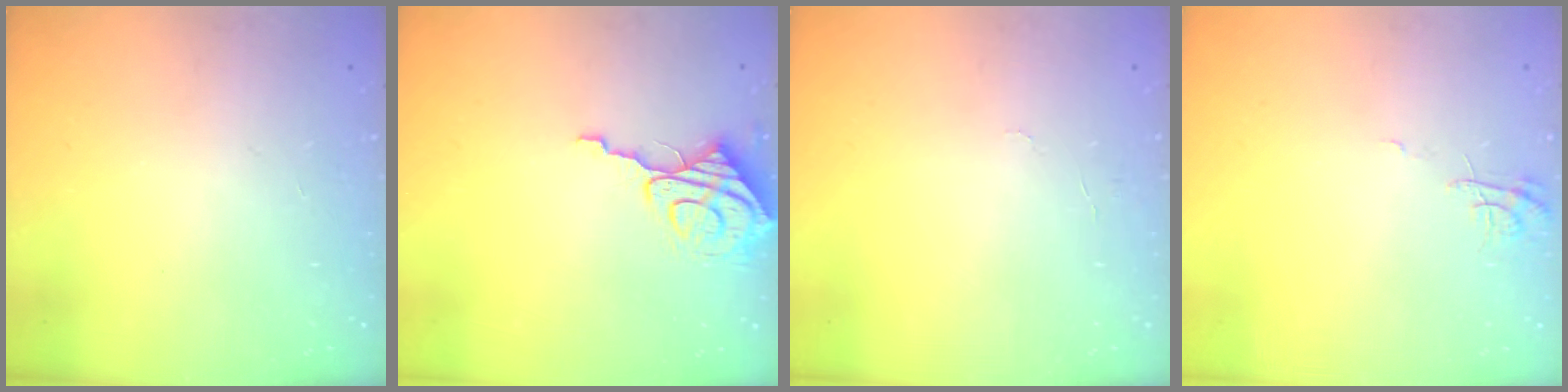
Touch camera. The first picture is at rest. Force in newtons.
{"total": 8.9, "press": 8.9, "slide": 1.0}
{"total": 3.6, "press": 3.6, "slide": 0.3}
{"total": 4.6, "press": 4.6, "slide": 0.6}